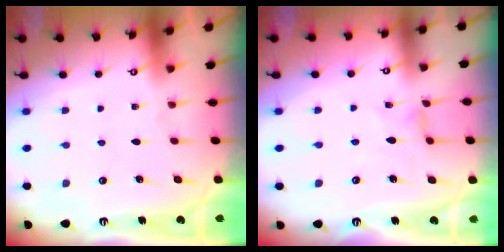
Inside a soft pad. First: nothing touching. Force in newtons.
{"total": 1.6, "press": 1.5, "slide": 0.3}